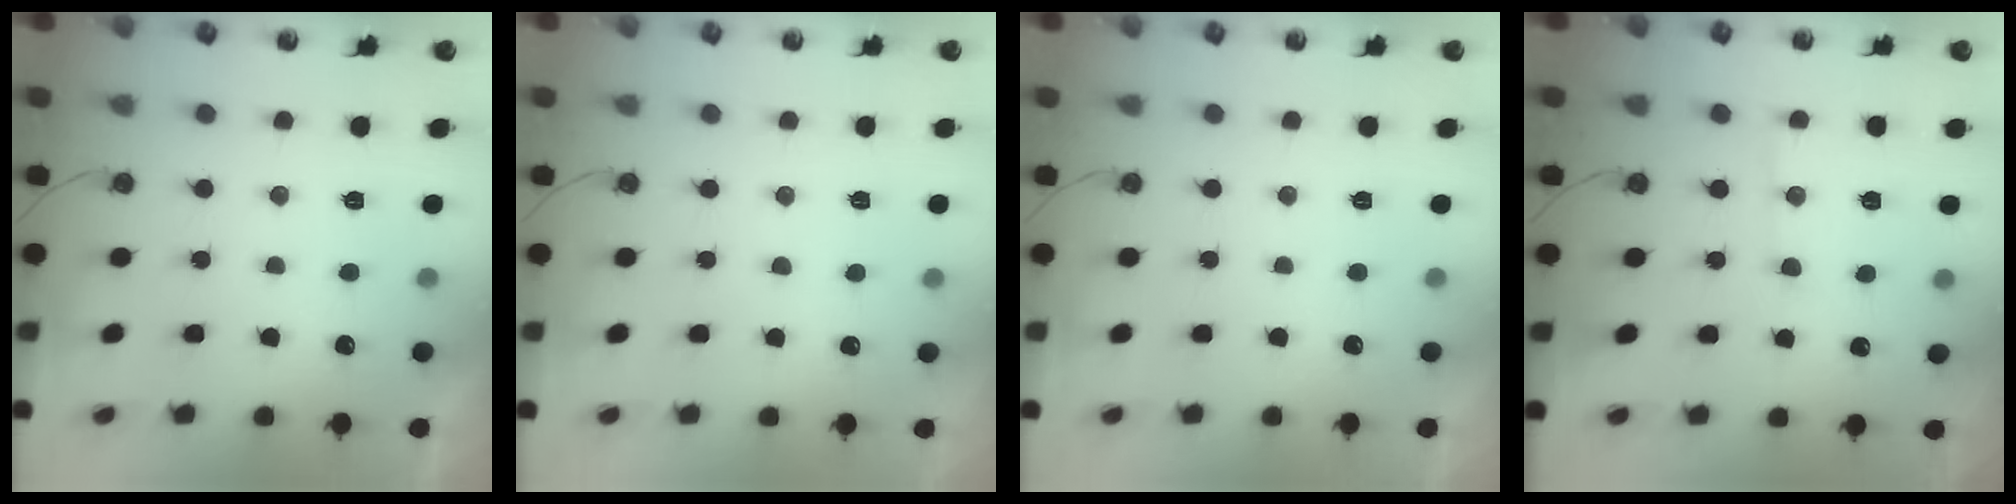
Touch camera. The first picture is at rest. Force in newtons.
{"total": 2.0, "press": 2.0, "slide": 0.3}
{"total": 0.0}
{"total": 7.3, "press": 7.3, "slide": 0.5}